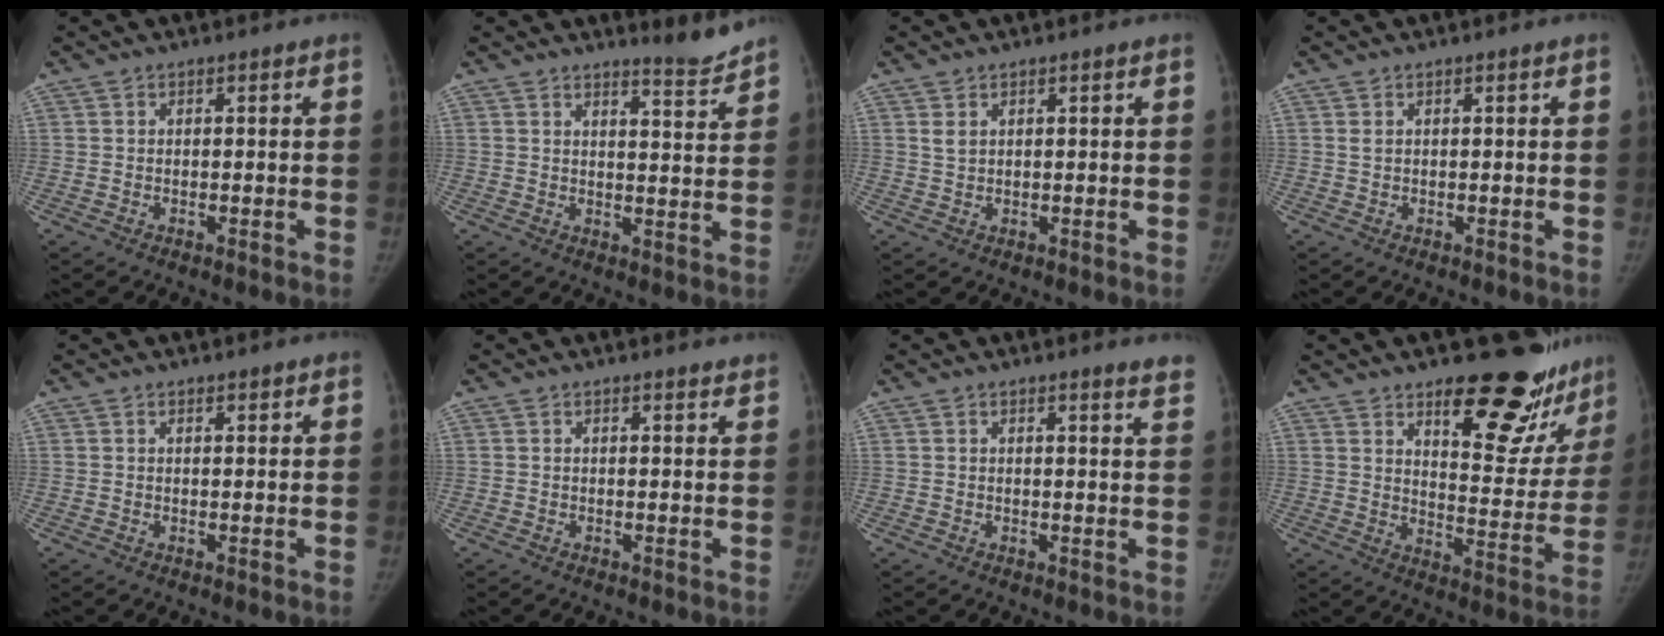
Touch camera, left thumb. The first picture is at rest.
{"total": 4.6, "force": [4.4, -0.2, 1.0], "torque": [-0.009, -0.053, 0.064]}
{"total": 1.4, "force": [0.9, 0.7, 0.9], "torque": [-0.016, 0.000, 0.023]}
{"total": 0.6, "force": [0.3, 0.3, 0.4], "torque": [-0.009, 0.003, 0.007]}
{"total": 1.1, "force": [0.9, 0.3, 0.5], "torque": [-0.006, -0.005, 0.014]}
{"total": 1.9, "force": [1.8, 0.3, 0.5], "torque": [-0.003, -0.009, 0.020]}
{"total": 4.2, "force": [3.7, 0.0, 1.9], "torque": [-0.021, -0.021, 0.030]}
{"total": 20.5, "force": [15.3, 7.8, 11.3], "torque": [-0.096, -0.121, 0.203]}